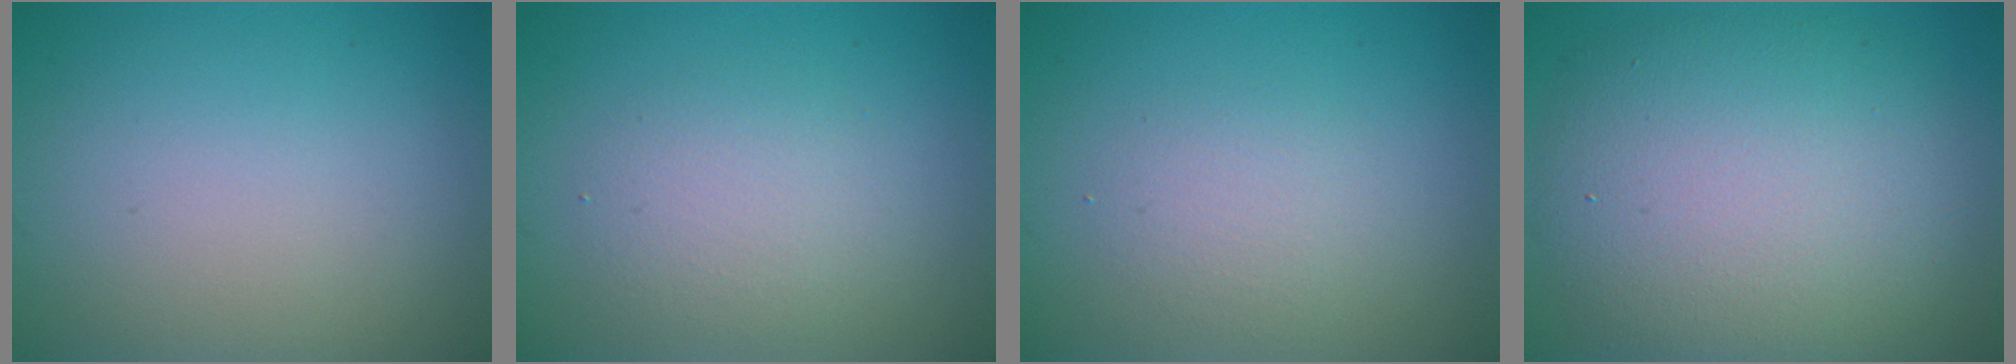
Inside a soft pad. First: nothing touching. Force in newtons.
{"total": 2.7, "press": 2.6, "slide": 0.3}
{"total": 1.9, "press": 1.9, "slide": 0.1}
{"total": 10.4, "press": 10.4, "slide": 0.5}